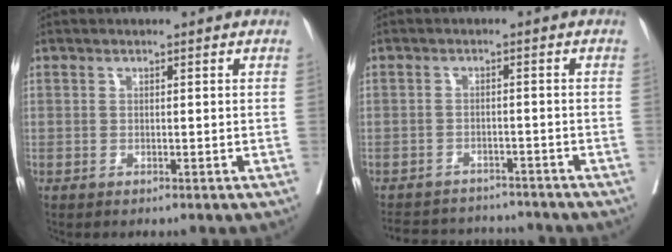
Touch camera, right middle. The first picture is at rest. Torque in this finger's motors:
{"motor_torque": [-0.54, -0.44, -0.03, -0.01]}